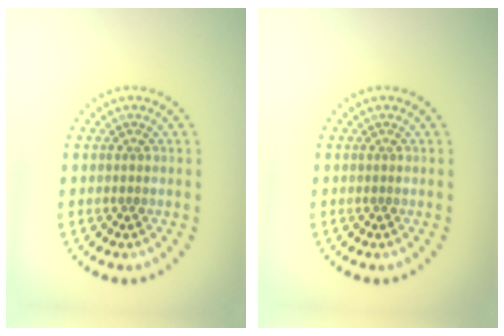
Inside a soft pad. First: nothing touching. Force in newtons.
{"total": 0.0}